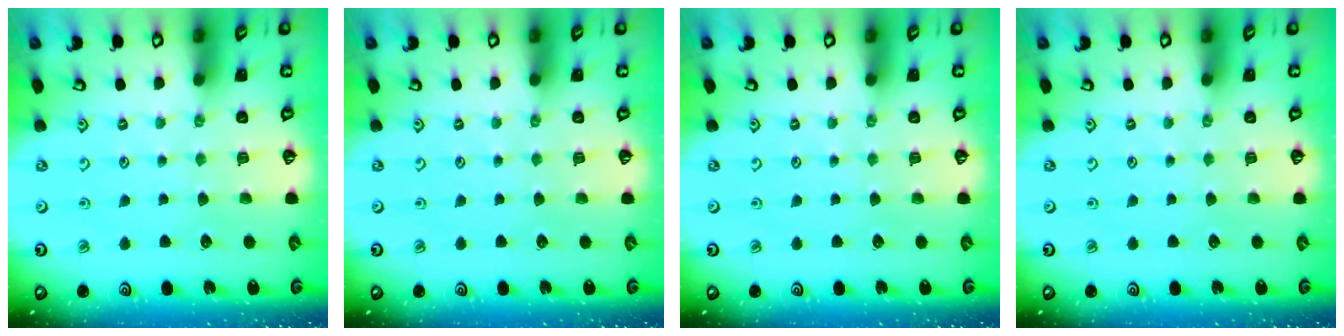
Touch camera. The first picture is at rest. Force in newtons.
{"total": 0.0}
{"total": 0.0}
{"total": 0.0}